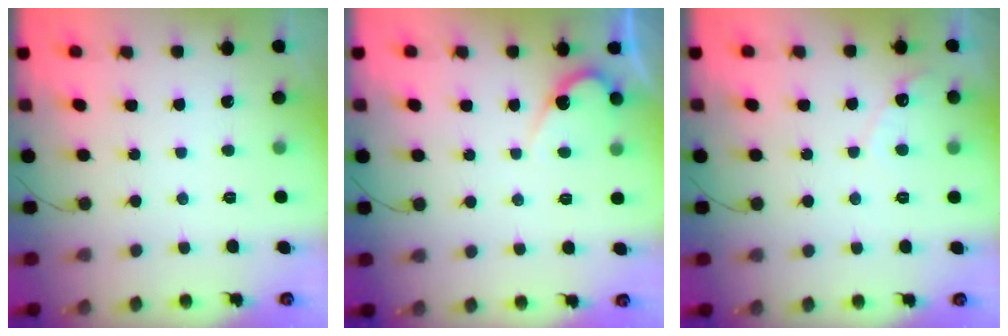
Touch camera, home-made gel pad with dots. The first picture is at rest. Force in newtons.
{"total": 5.2, "press": 5.1, "slide": 0.3}
{"total": 3.6, "press": 3.6, "slide": 0.2}